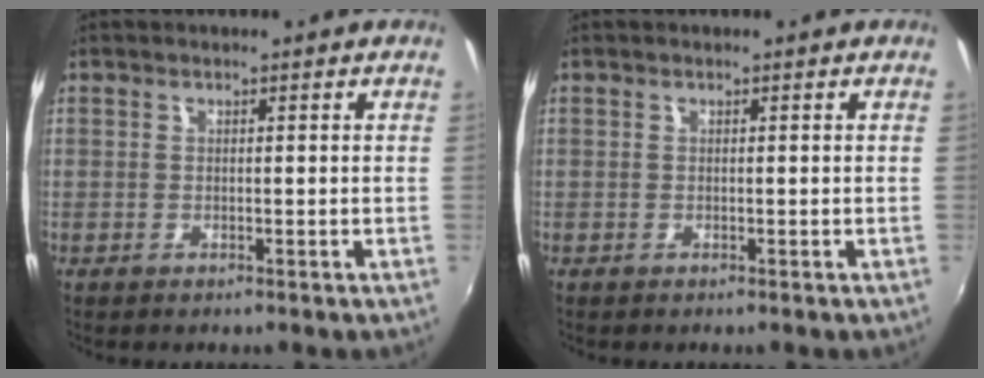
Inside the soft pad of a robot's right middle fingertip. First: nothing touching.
{"total": 0.0}